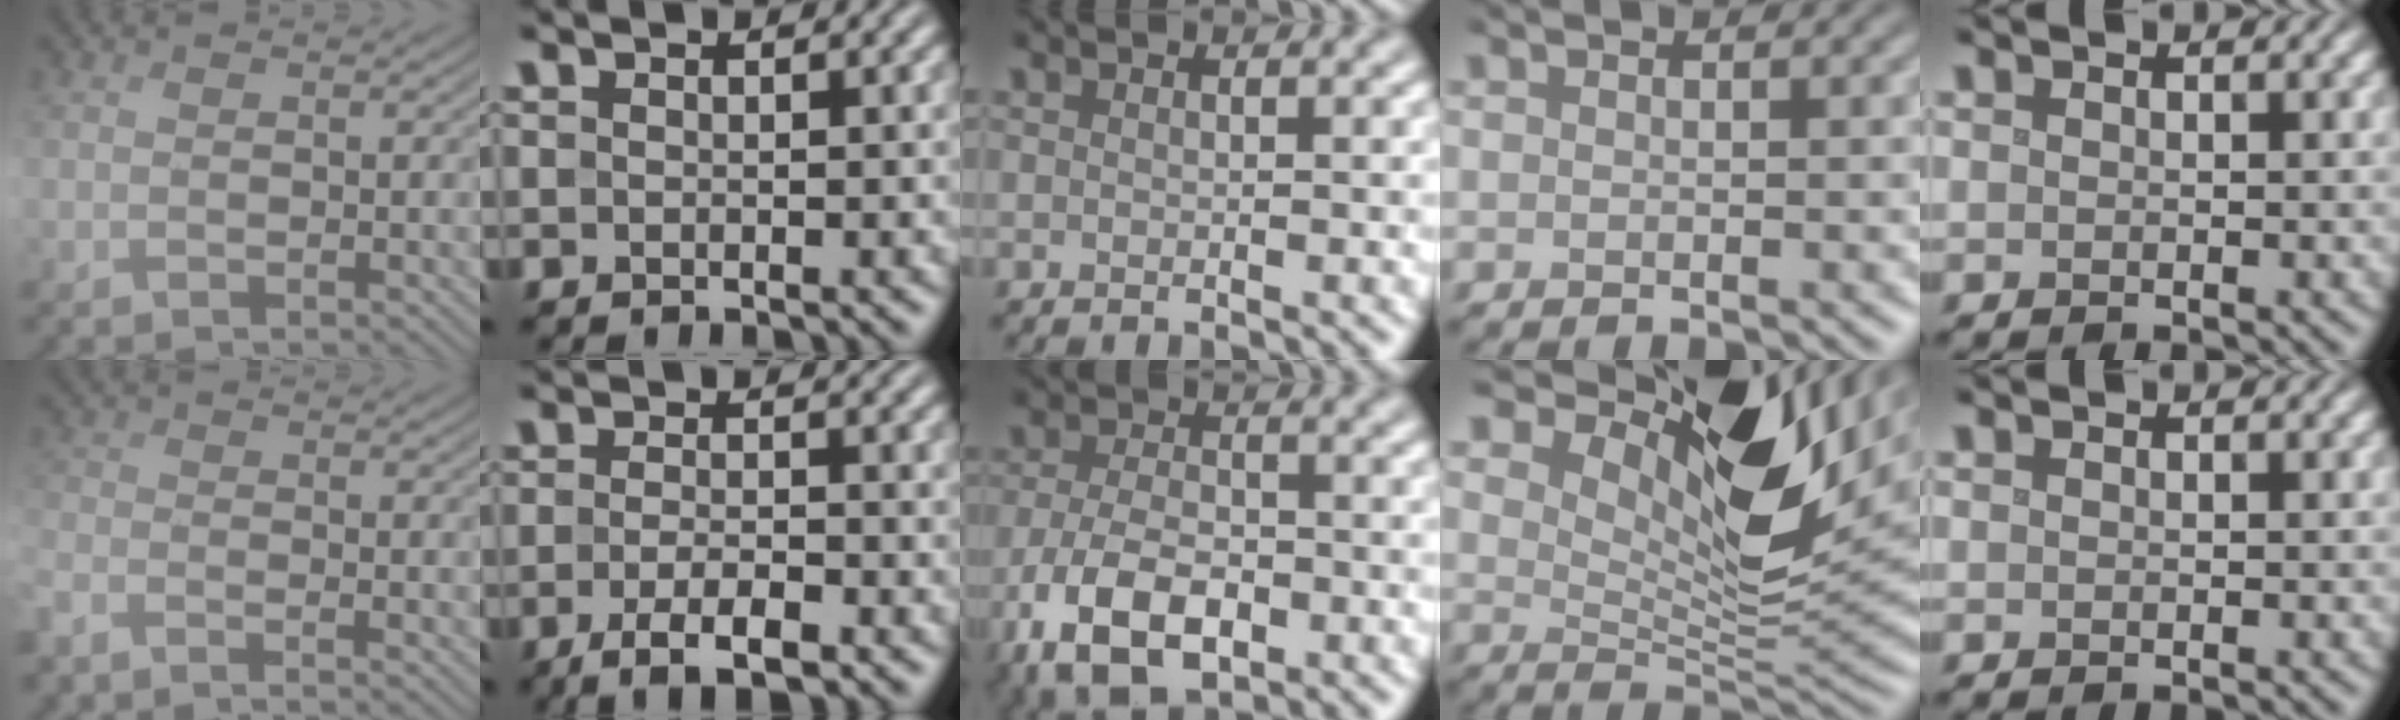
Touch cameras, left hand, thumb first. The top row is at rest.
{"thumb": {"total": 3.9, "force": [-3.3, 0.9, 1.9], "torque": [-0.049, -0.014, -0.075]}, "index": {"total": 3.9, "force": [-2.0, 1.0, 3.2], "torque": [-0.062, -0.004, -0.037]}, "middle": {"total": 6.9, "force": [-3.4, 3.5, 4.9], "torque": [-0.102, -0.008, -0.067]}, "ring": {"total": 12.4, "force": [6.9, 4.8, 9.1], "torque": [-0.146, 0.008, 0.124]}}